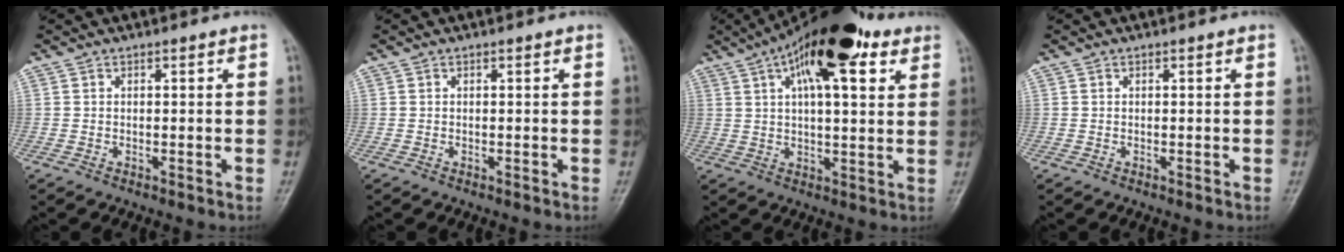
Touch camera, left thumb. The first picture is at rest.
{"total": 0.0}
{"total": 18.6, "force": [8.9, 7.2, 14.7], "torque": [-0.217, 0.003, 0.139]}
{"total": 0.0}